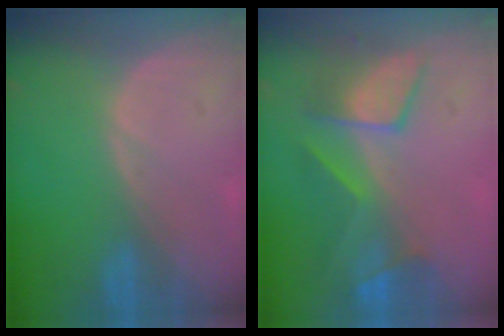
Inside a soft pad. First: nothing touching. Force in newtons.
{"total": 7.6, "press": 7.5, "slide": 1.1}